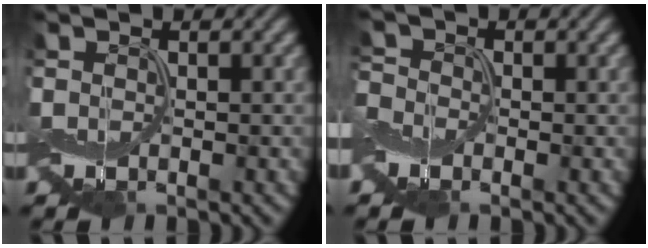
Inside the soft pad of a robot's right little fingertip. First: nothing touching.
{"total": 1.8, "force": [-1.3, 1.2, 0.1], "torque": [-0.011, 0.001, -0.036]}